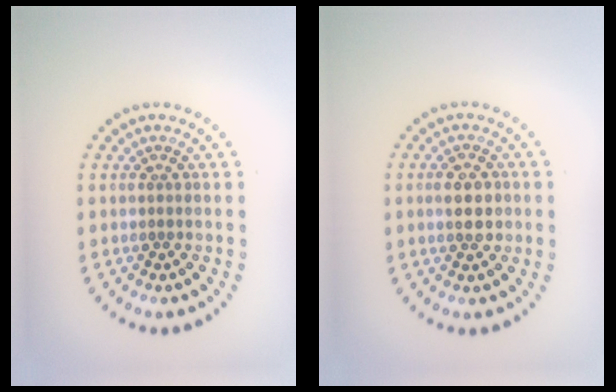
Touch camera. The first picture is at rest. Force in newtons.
{"total": 2.5, "press": 2.5, "slide": 0.2}